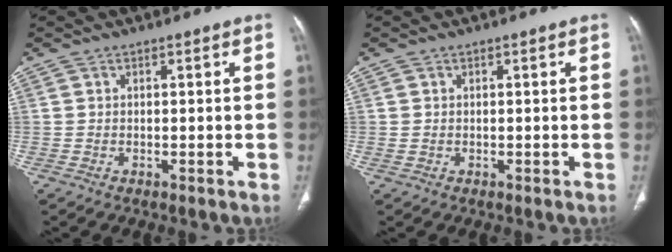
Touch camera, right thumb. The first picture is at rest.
{"total": 0.7, "force": [0.0, 0.7, 0.3], "torque": [-0.010, 0.003, 0.003]}